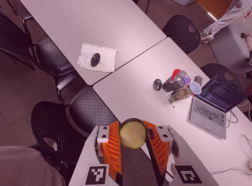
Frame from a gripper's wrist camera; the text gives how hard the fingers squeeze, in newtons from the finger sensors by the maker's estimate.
{"total": 9.2, "left": 9.2, "right": 9.3}